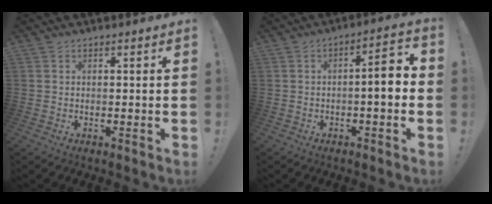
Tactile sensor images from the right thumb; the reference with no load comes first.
{"total": 7.0, "force": [-1.3, 1.5, 6.7], "torque": [-0.100, 0.003, -0.027]}